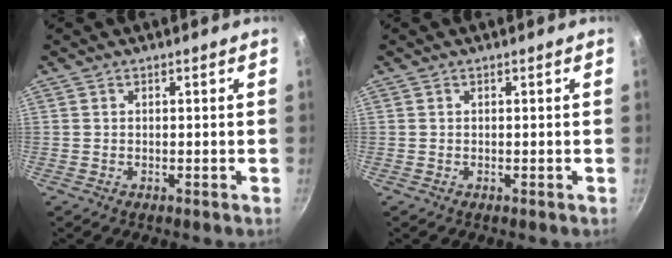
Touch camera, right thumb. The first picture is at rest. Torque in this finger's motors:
{"motor_torque": [0.00, 0.00, -0.01, 0.00, 0.00]}